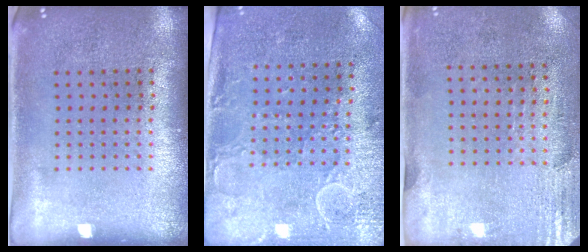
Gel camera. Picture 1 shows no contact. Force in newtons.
{"total": 2.9, "press": 2.4, "slide": 1.7}
{"total": 2.9, "press": 2.4, "slide": 1.5}